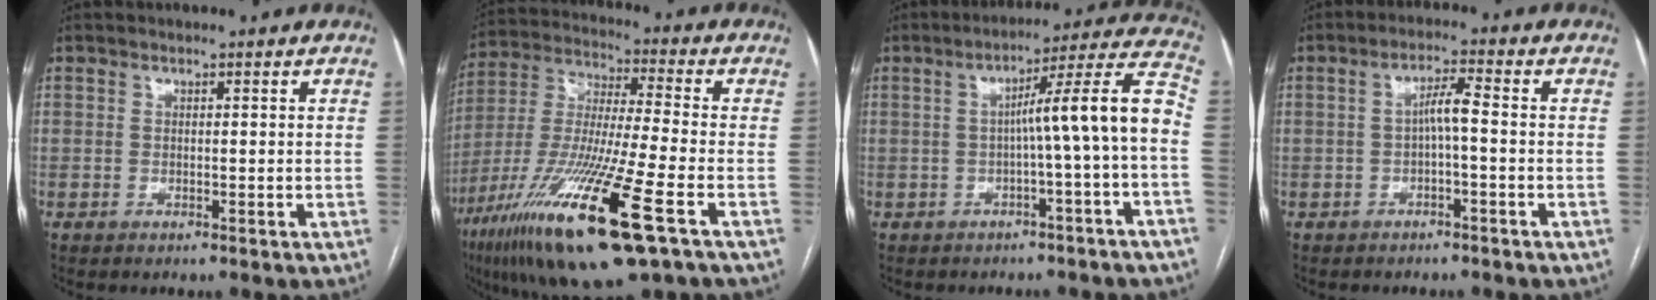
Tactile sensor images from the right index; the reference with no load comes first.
{"total": 21.7, "force": [-10.8, 1.6, 18.7], "torque": [-0.380, -0.053, -0.196]}
{"total": 10.9, "force": [-1.7, -1.1, 10.7], "torque": [-0.142, 0.032, -0.025]}
{"total": 3.4, "force": [-0.5, 0.3, 3.4], "torque": [-0.059, 0.014, -0.007]}